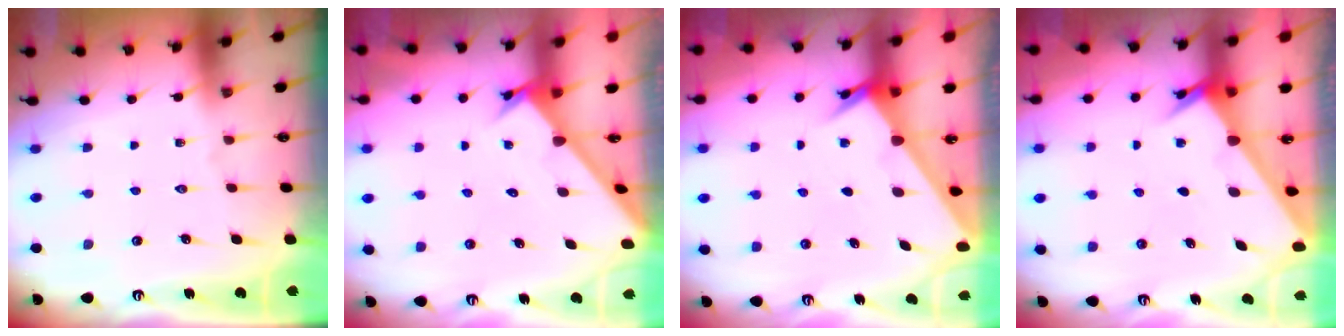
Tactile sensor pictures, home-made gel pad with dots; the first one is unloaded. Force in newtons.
{"total": 2.7, "press": 2.7, "slide": 0.3}
{"total": 2.4, "press": 2.4, "slide": 0.2}
{"total": 2.5, "press": 2.5, "slide": 0.2}